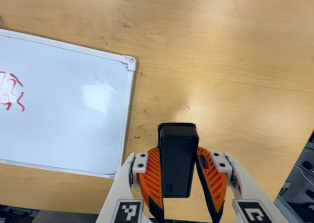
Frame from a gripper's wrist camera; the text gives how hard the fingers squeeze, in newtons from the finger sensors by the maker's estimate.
{"total": 5.1, "left": 4.4, "right": 5.9}